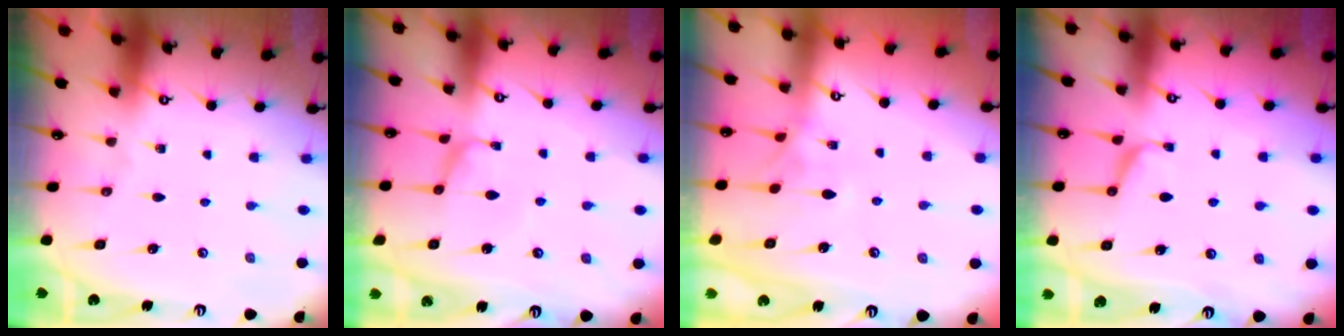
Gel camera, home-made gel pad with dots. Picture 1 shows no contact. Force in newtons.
{"total": 1.1, "press": 1.0, "slide": 0.4}
{"total": 2.3, "press": 2.2, "slide": 0.8}
{"total": 1.3, "press": 1.1, "slide": 0.7}